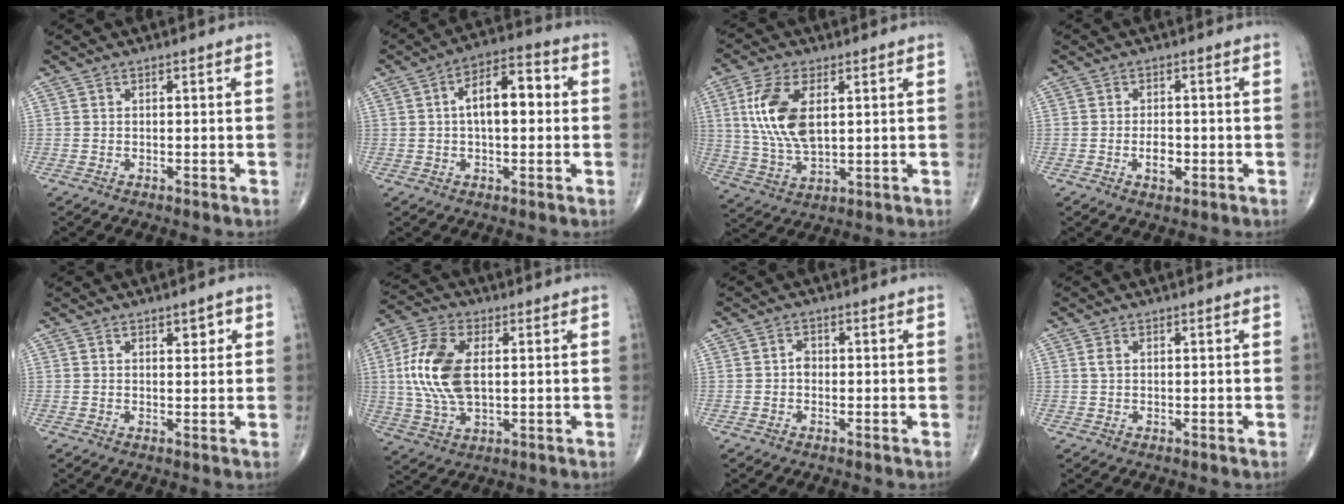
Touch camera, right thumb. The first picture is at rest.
{"total": 10.6, "force": [1.2, 5.2, 9.2], "torque": [-0.136, 0.028, 0.010]}
{"total": 12.7, "force": [3.0, 6.5, 10.6], "torque": [-0.217, -0.010, 0.063]}
{"total": 3.6, "force": [-1.0, 2.0, 2.8], "torque": [-0.040, 0.003, -0.015]}
{"total": 2.7, "force": [1.2, 1.2, 2.0], "torque": [-0.017, -0.004, 0.015]}
{"total": 14.0, "force": [1.6, 7.6, 11.7], "torque": [-0.248, 0.003, 0.031]}
{"total": 1.5, "force": [-0.3, 1.1, 0.9], "torque": [-0.006, 0.004, -0.009]}
{"total": 1.2, "force": [0.4, 0.7, 0.9], "torque": [-0.023, 0.007, 0.010]}